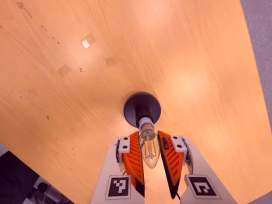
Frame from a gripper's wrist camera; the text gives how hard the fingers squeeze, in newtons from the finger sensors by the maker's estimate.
{"total": 13.1, "left": 13.0, "right": 13.2}